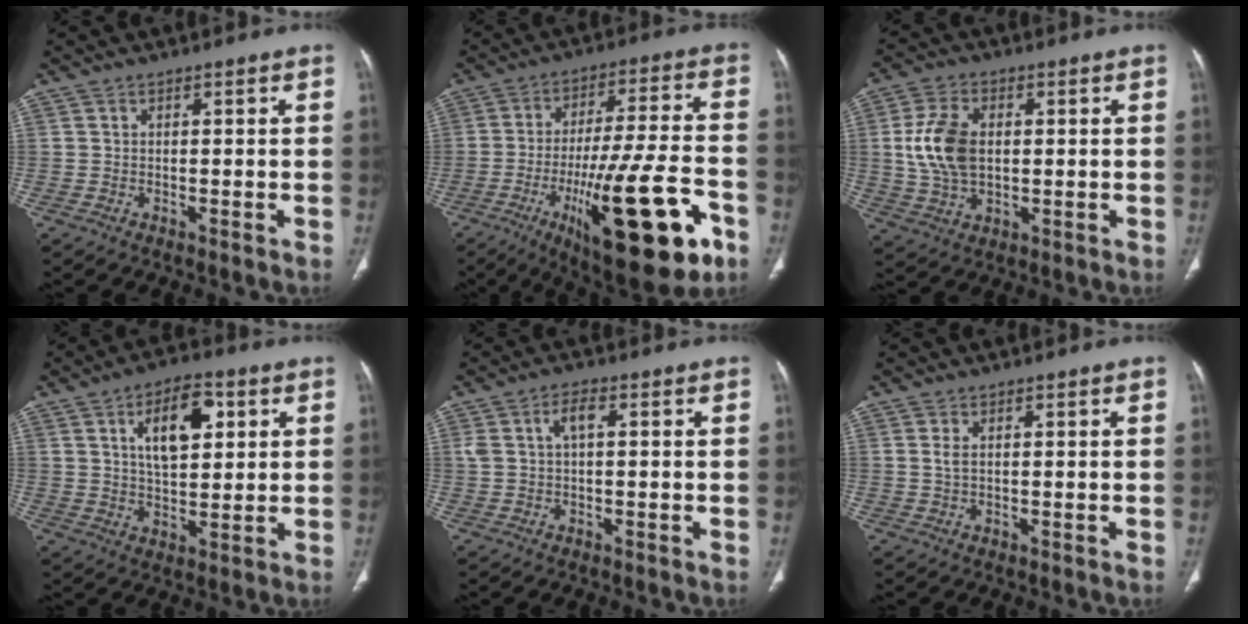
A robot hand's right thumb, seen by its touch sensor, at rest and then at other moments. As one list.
[{"total": 25.5, "force": [-10.3, 6.8, 22.3], "torque": [-0.336, 0.031, -0.147]}, {"total": 10.8, "force": [0.9, 6.9, 8.3], "torque": [-0.163, 0.002, 0.024]}, {"total": 12.3, "force": [4.1, 6.1, 9.8], "torque": [-0.131, -0.006, 0.067]}, {"total": 3.7, "force": [0.8, 1.6, 3.2], "torque": [-0.074, 0.017, 0.017]}, {"total": 1.5, "force": [0.3, 0.7, 1.3], "torque": [-0.033, 0.004, 0.012]}]